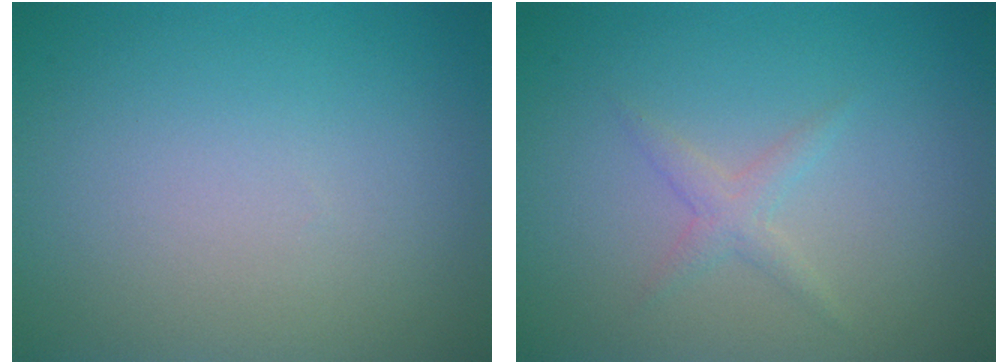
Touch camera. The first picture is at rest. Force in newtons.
{"total": 1.3, "press": 1.3, "slide": 0.1}